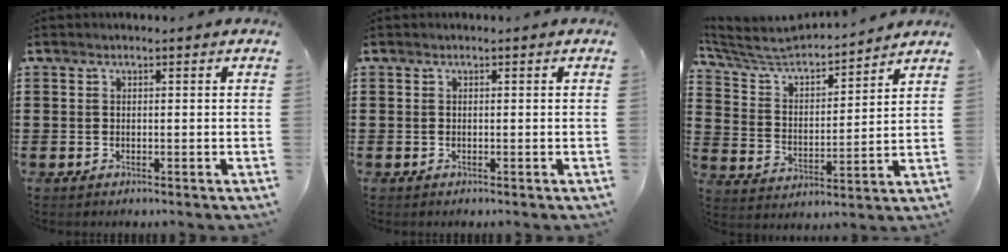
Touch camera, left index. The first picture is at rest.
{"total": 0.0}
{"total": 4.9, "force": [4.6, 1.2, 1.3], "torque": [-0.052, -0.037, 0.071]}